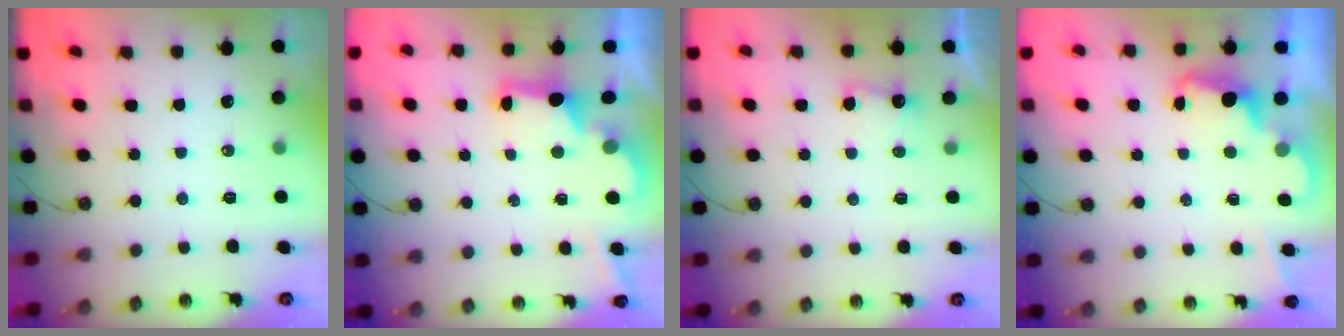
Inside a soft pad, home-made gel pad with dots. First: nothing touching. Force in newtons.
{"total": 2.7, "press": 2.6, "slide": 0.9}
{"total": 3.6, "press": 3.5, "slide": 1.0}
{"total": 2.5, "press": 2.4, "slide": 0.5}